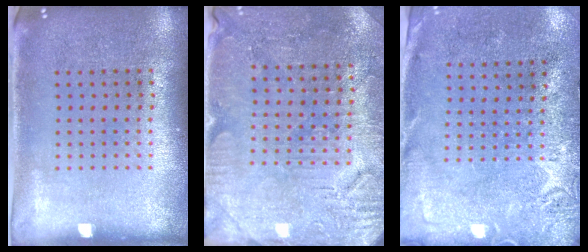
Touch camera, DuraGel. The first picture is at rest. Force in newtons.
{"total": 3.1, "press": 3.0, "slide": 0.6}
{"total": 2.6, "press": 2.1, "slide": 1.6}